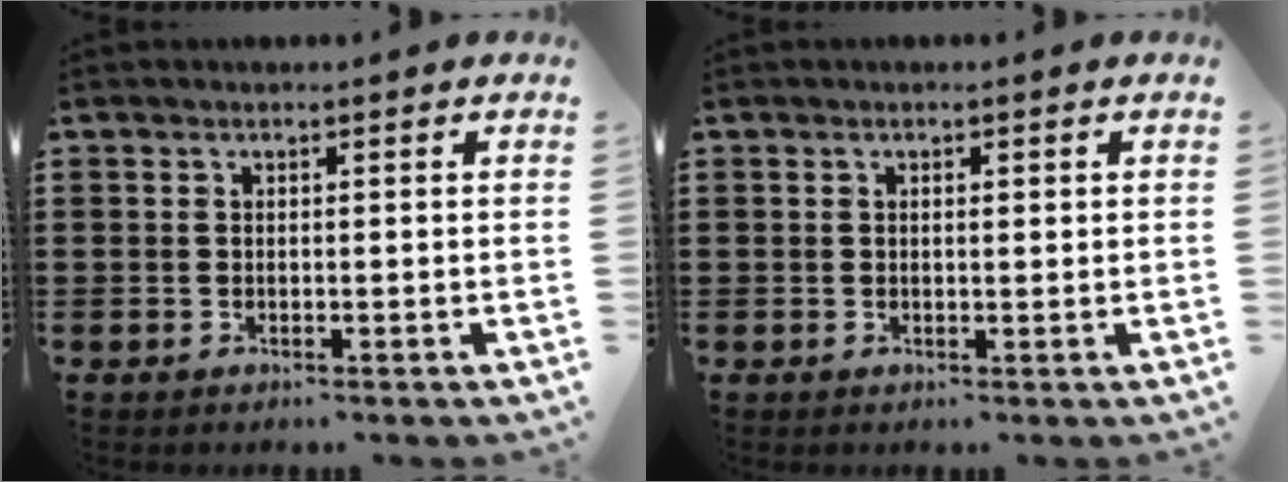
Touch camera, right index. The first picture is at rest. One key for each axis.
{"total": 1.0, "fx": 0.2, "fy": 0.3, "fz": 0.9, "tx": -0.018, "ty": 0.003, "tz": 0.002}